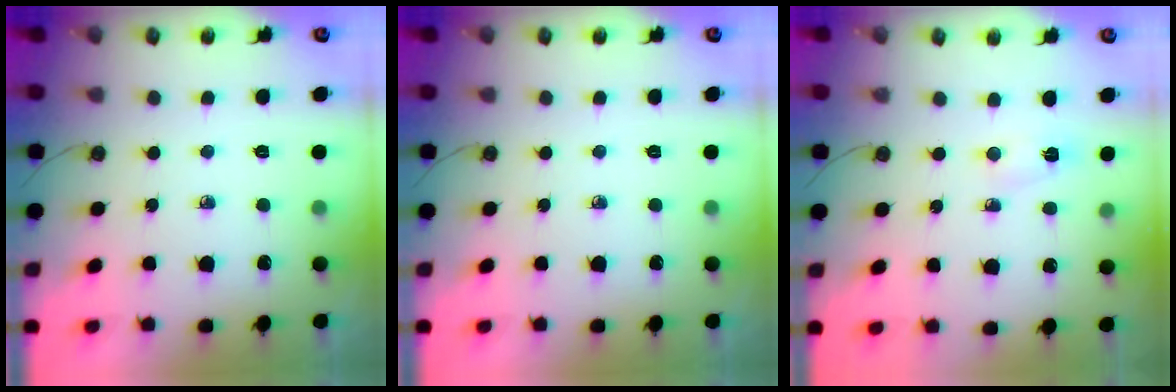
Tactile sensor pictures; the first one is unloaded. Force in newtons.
{"total": 0.0}
{"total": 2.1, "press": 2.0, "slide": 0.4}